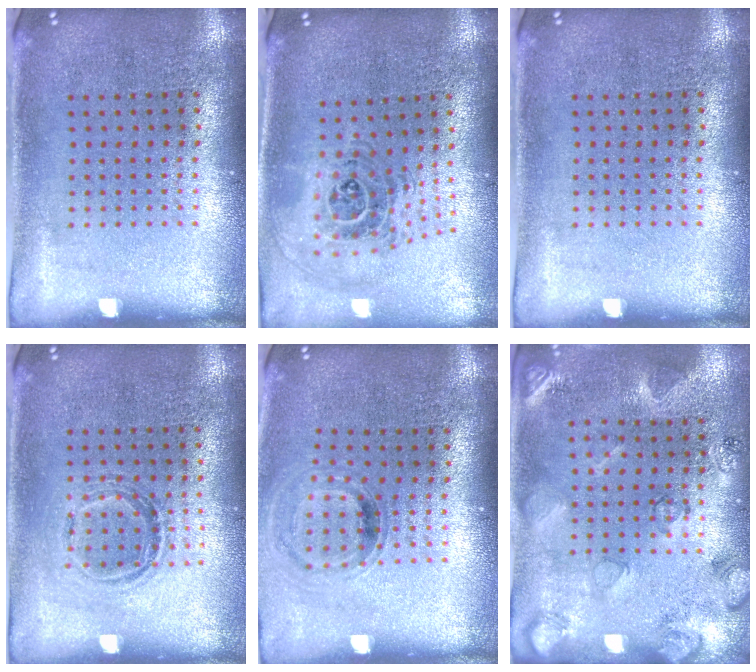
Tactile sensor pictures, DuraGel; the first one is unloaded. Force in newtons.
{"total": 1.3, "press": 1.2, "slide": 0.6}
{"total": 0.0}
{"total": 1.1, "press": 0.9, "slide": 0.7}
{"total": 0.8, "press": 0.8, "slide": 0.1}
{"total": 2.1, "press": 1.8, "slide": 1.0}